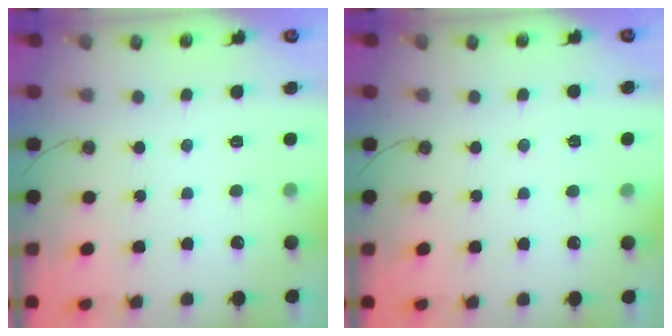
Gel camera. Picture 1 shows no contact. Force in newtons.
{"total": 4.8, "press": 4.4, "slide": 1.9}